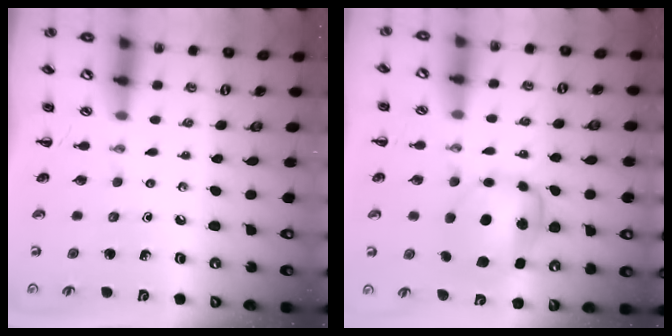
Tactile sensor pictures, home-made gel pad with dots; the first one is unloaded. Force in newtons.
{"total": 6.0, "press": 5.9, "slide": 0.8}